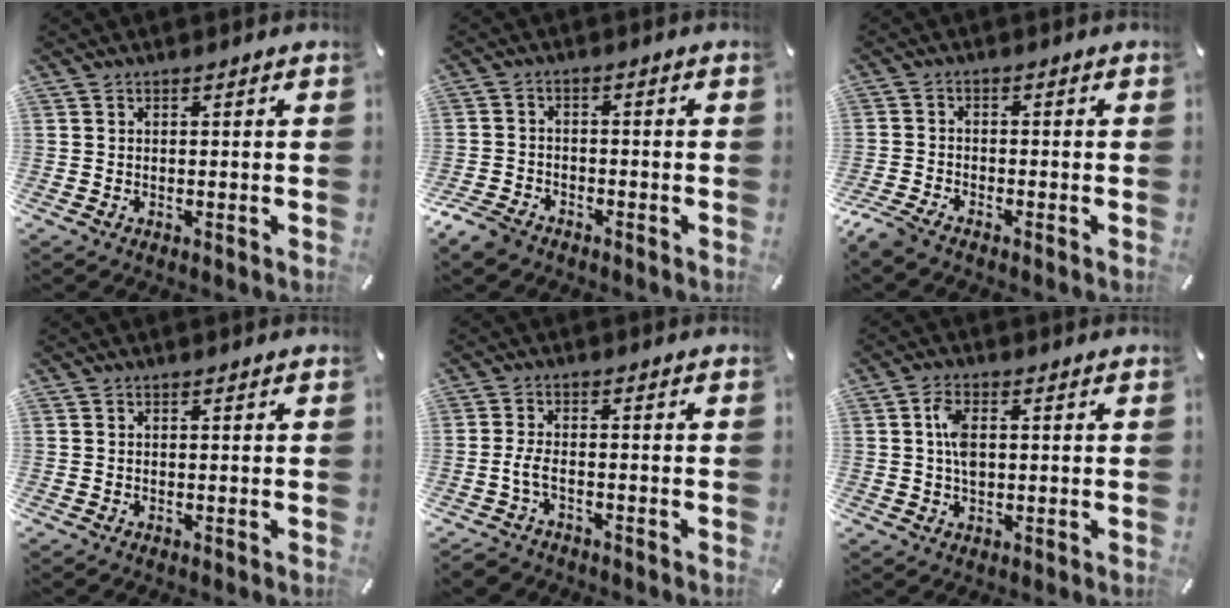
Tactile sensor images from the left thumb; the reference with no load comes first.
{"total": 5.0, "force": [-3.9, 2.5, 1.7], "torque": [-0.050, 0.013, -0.081]}
{"total": 3.5, "force": [-3.1, 0.9, 1.5], "torque": [-0.051, 0.004, -0.066]}
{"total": 0.0}
{"total": 4.2, "force": [-2.2, 2.0, 3.0], "torque": [-0.078, 0.005, -0.047]}
{"total": 5.1, "force": [0.7, 2.9, 4.2], "torque": [-0.085, 0.003, 0.006]}